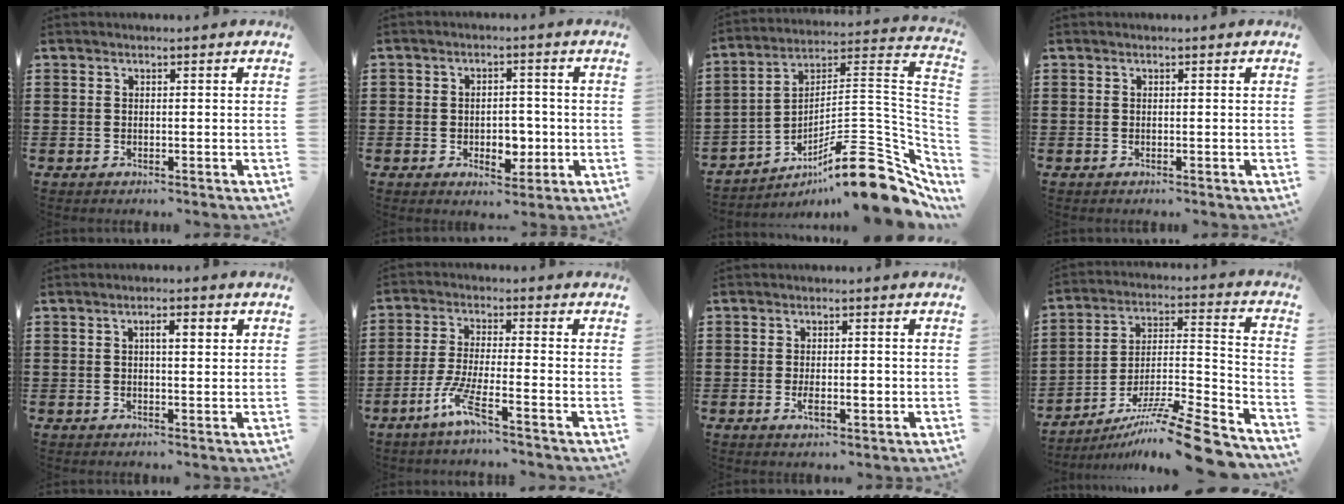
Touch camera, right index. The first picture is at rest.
{"total": 4.4, "force": [-1.2, 3.2, 2.7], "torque": [-0.047, 0.004, -0.025]}
{"total": 15.5, "force": [-9.3, 3.5, 11.9], "torque": [-0.158, 0.029, -0.157]}
{"total": 0.0}
{"total": 2.8, "force": [0.7, 0.7, 2.6], "torque": [-0.042, 0.004, 0.006]}
{"total": 6.4, "force": [-4.0, 0.5, 4.9], "torque": [-0.115, -0.014, -0.079]}
{"total": 3.3, "force": [-0.6, 1.2, 3.1], "torque": [-0.061, -0.001, -0.013]}
{"total": 12.5, "force": [-10.2, 0.8, 7.2], "torque": [-0.097, 0.030, -0.191]}